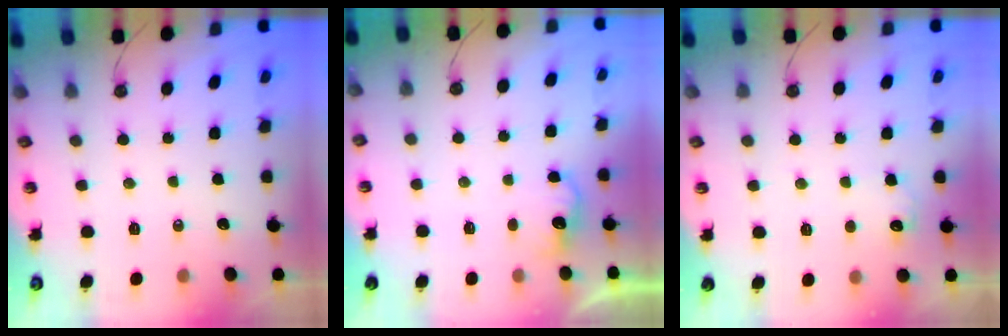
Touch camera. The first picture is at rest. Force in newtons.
{"total": 4.5, "press": 4.4, "slide": 1.0}
{"total": 6.1, "press": 6.1, "slide": 0.6}